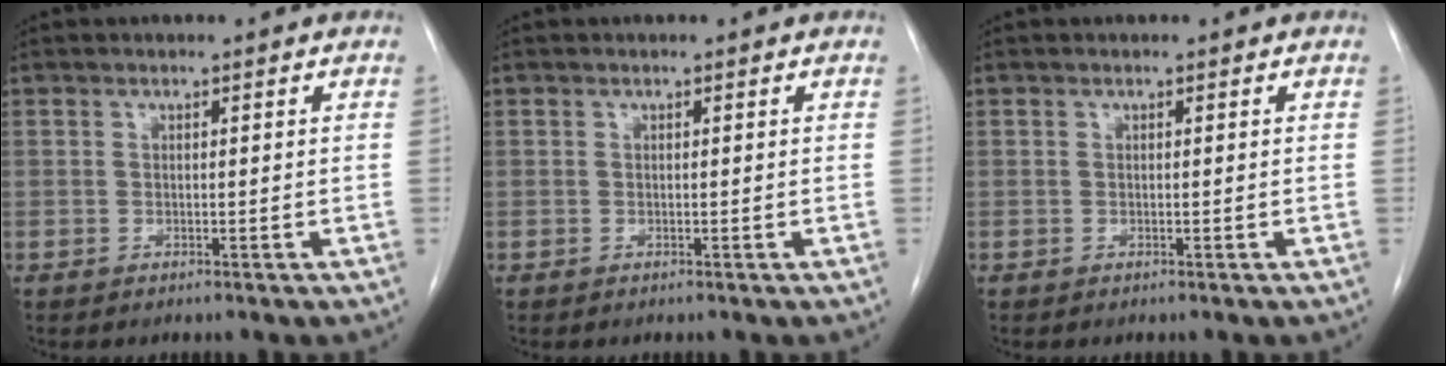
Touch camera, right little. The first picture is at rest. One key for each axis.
{"total": 0.0}
{"total": 0.0}